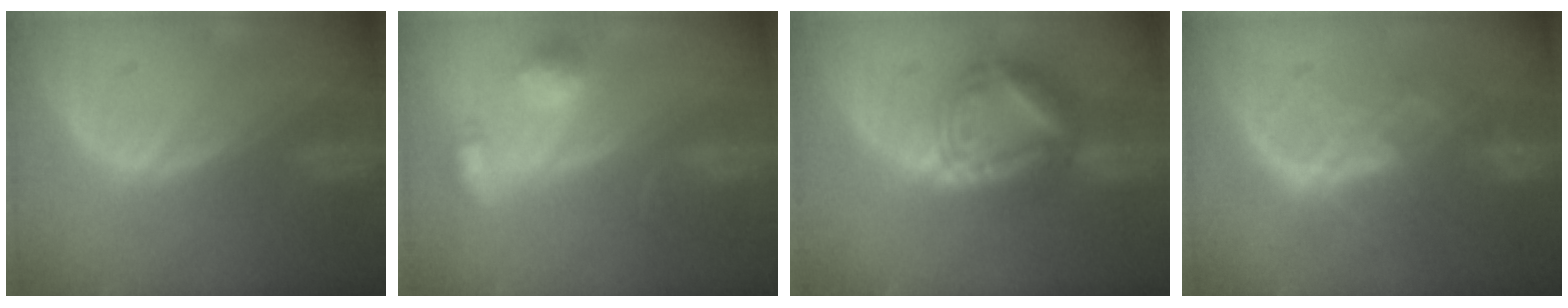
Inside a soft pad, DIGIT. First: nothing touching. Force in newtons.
{"total": 5.7, "press": 5.4, "slide": 2.0}
{"total": 9.0, "press": 9.0, "slide": 0.9}
{"total": 7.5, "press": 7.3, "slide": 1.6}